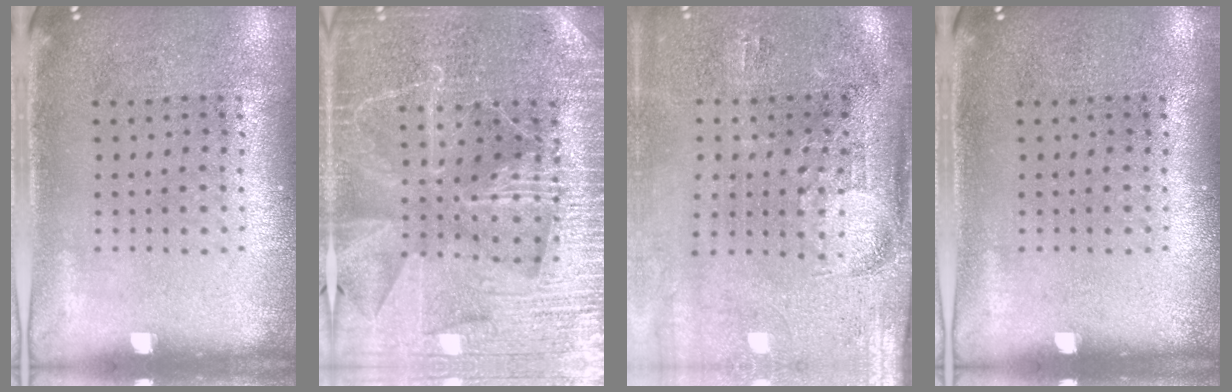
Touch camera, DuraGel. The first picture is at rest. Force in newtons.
{"total": 4.2, "press": 3.9, "slide": 1.3}
{"total": 4.6, "press": 3.8, "slide": 2.6}
{"total": 0.0}